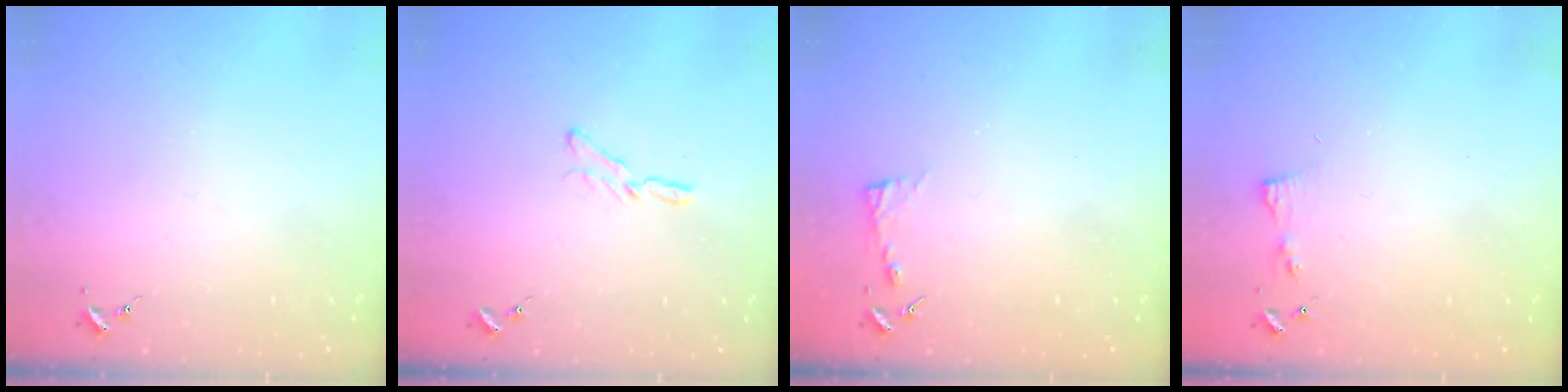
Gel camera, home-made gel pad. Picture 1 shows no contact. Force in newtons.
{"total": 5.3, "press": 5.2, "slide": 0.6}
{"total": 3.1, "press": 3.1, "slide": 0.3}
{"total": 4.3, "press": 4.2, "slide": 0.5}